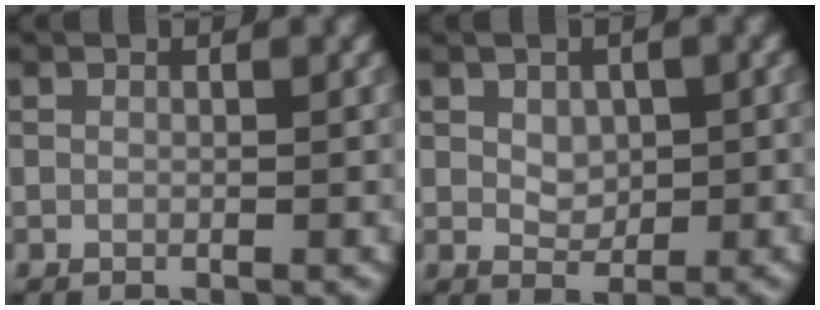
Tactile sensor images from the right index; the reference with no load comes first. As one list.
[{"total": 2.0, "force": [0.3, 1.4, 1.3], "torque": [-0.021, -0.003, 0.010]}]